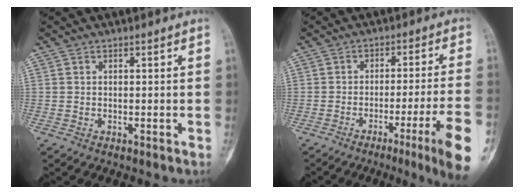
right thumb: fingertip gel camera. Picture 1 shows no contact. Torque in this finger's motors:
{"motor_torque": [2.39, 2.62, 1.38, -1.39, 0.39]}